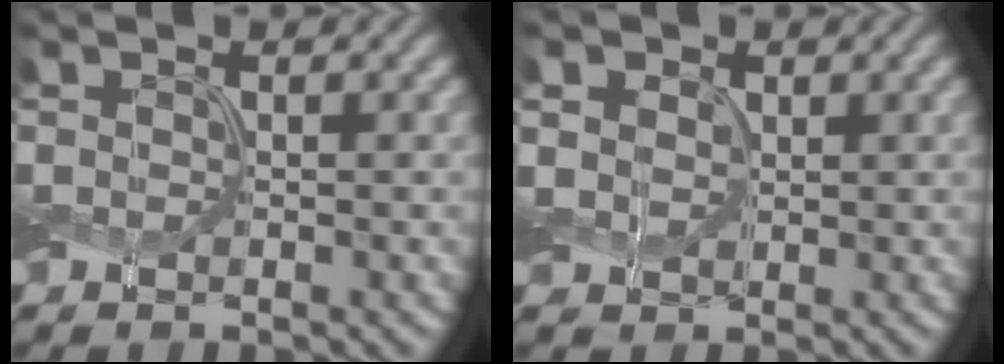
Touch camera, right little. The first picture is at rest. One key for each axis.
{"total": 2.3, "fx": 0.5, "fy": 1.9, "fz": 1.2, "tx": -0.032, "ty": 0.004, "tz": -0.001}